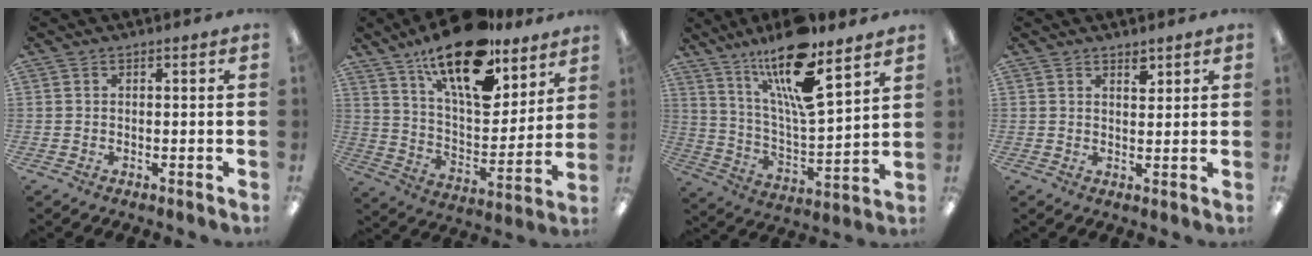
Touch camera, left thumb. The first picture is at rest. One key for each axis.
{"total": 21.2, "fx": 14.9, "fy": 8.2, "fz": 12.6, "tx": -0.213, "ty": -0.088, "tz": 0.256}
{"total": 18.5, "fx": 13.3, "fy": 3.9, "fz": 12.2, "tx": -0.224, "ty": -0.077, "tz": 0.222}
{"total": 2.8, "fx": 2.1, "fy": 1.3, "fz": 1.3, "tx": -0.004, "ty": -0.012, "tz": 0.034}